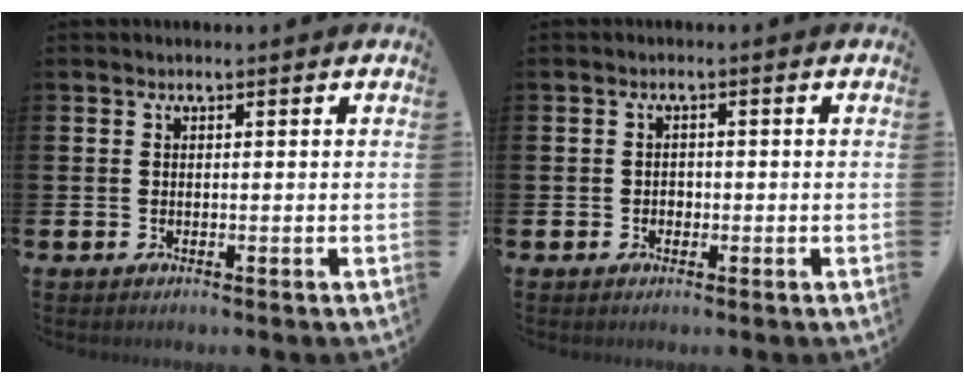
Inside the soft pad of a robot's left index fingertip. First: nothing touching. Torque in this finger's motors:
{"motor_torque": [-0.02, -0.05, 0.00, -0.01]}